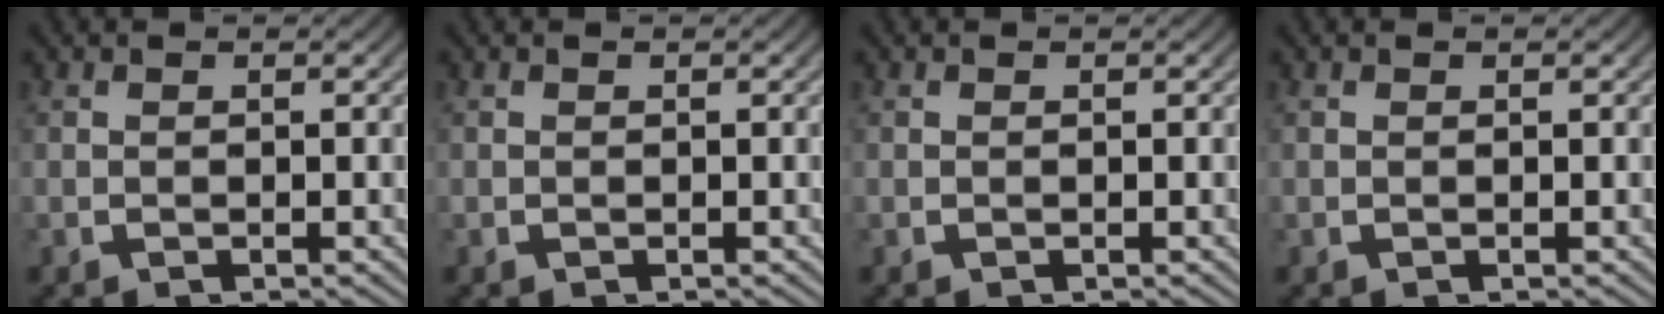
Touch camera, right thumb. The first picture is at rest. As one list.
[{"total": 0.0}, {"total": 0.0}, {"total": 0.0}]